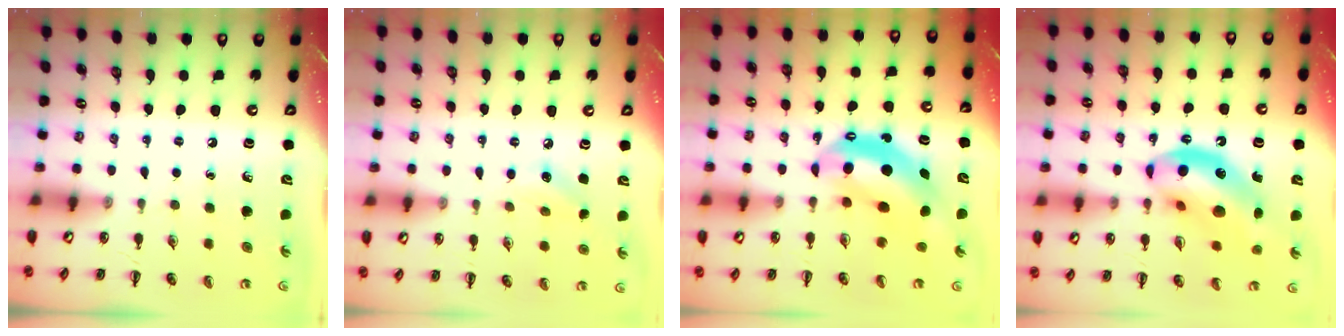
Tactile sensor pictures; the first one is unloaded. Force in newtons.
{"total": 5.9, "press": 5.8, "slide": 1.5}
{"total": 10.6, "press": 10.3, "slide": 2.6}
{"total": 16.6, "press": 16.0, "slide": 4.3}